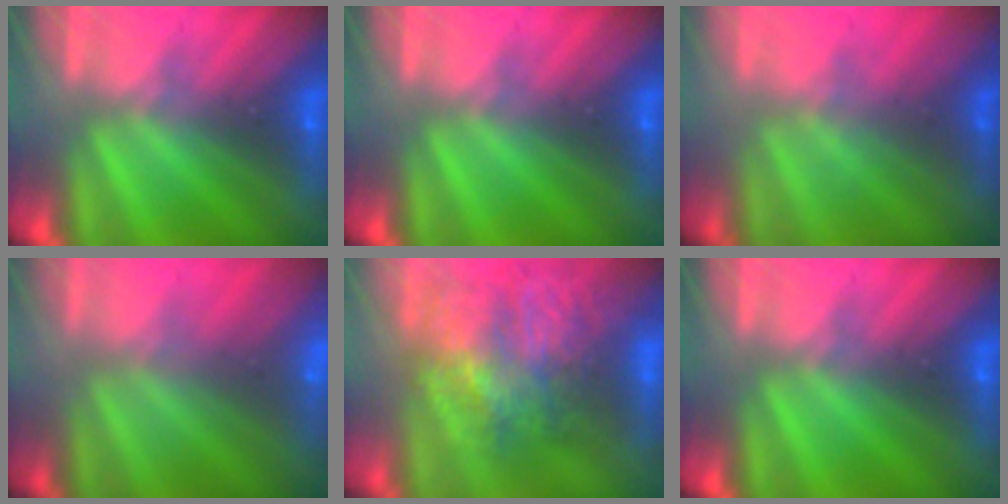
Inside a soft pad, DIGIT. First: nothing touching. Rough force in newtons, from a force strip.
{"total": 0.0}
{"total": 1.3}
{"total": 2.9}
{"total": 7.1}
{"total": 0.0}